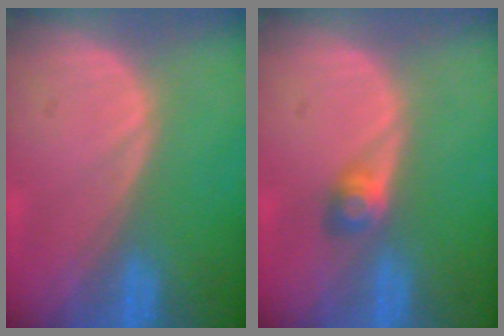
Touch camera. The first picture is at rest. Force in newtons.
{"total": 2.5, "press": 2.3, "slide": 1.0}